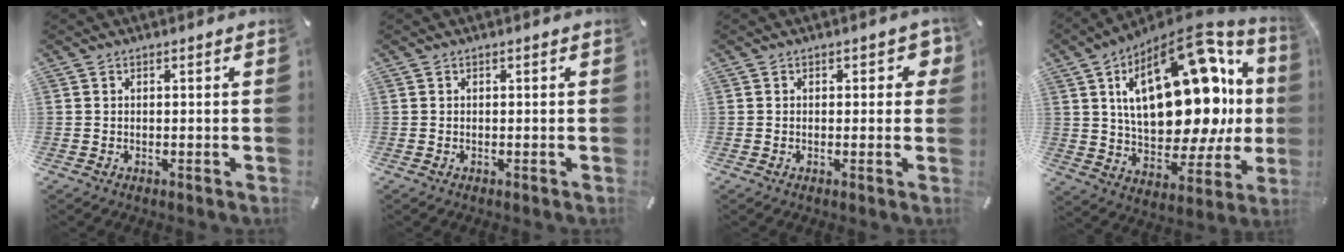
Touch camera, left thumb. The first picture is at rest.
{"total": 0.0}
{"total": 2.9, "force": [0.6, 1.7, 2.2], "torque": [-0.020, 0.000, 0.004]}
{"total": 29.8, "force": [7.1, 16.0, 24.1], "torque": [-0.393, -0.052, 0.124]}